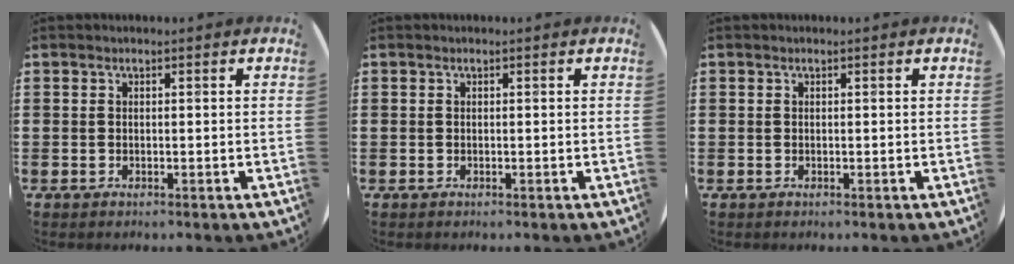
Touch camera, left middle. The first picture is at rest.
{"total": 0.0}
{"total": 0.0}